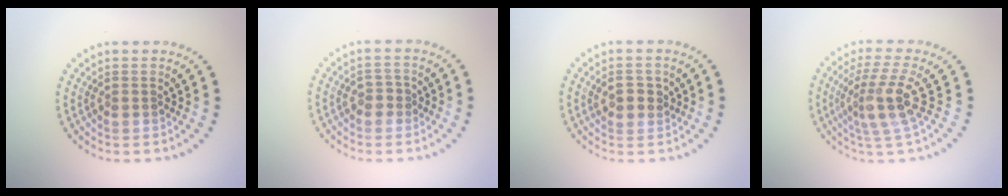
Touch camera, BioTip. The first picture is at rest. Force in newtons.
{"total": 1.0, "press": 0.9, "slide": 0.3}
{"total": 2.1, "press": 2.0, "slide": 0.7}
{"total": 4.0, "press": 2.9, "slide": 2.8}